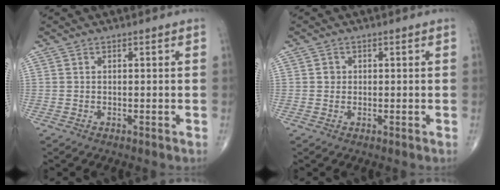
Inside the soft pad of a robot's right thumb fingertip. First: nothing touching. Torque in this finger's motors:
{"motor_torque": [0.07, 0.90, 0.24, -0.09, 0.01]}